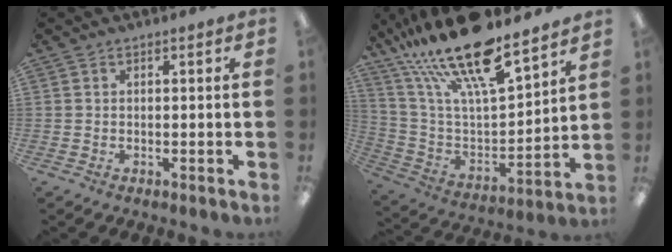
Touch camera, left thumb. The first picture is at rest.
{"total": 23.0, "force": [17.8, 6.1, 13.3], "torque": [-0.256, -0.115, 0.305]}